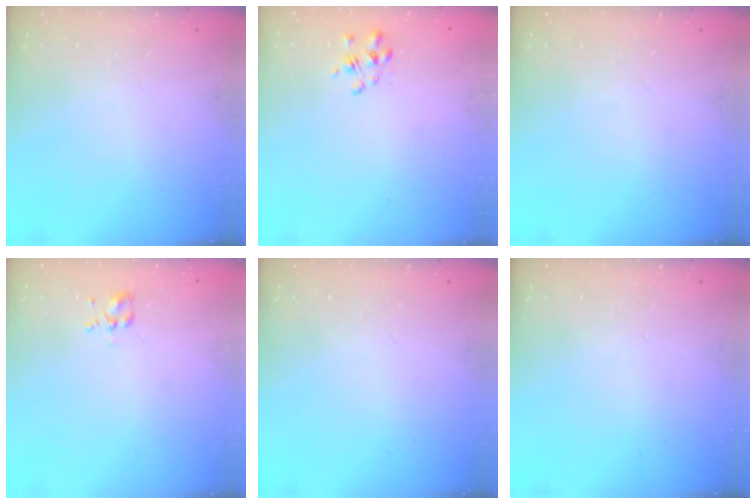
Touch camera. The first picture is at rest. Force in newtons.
{"total": 2.5, "press": 2.3, "slide": 1.1}
{"total": 0.0}
{"total": 1.9, "press": 1.8, "slide": 0.8}
{"total": 0.0}
{"total": 0.0}